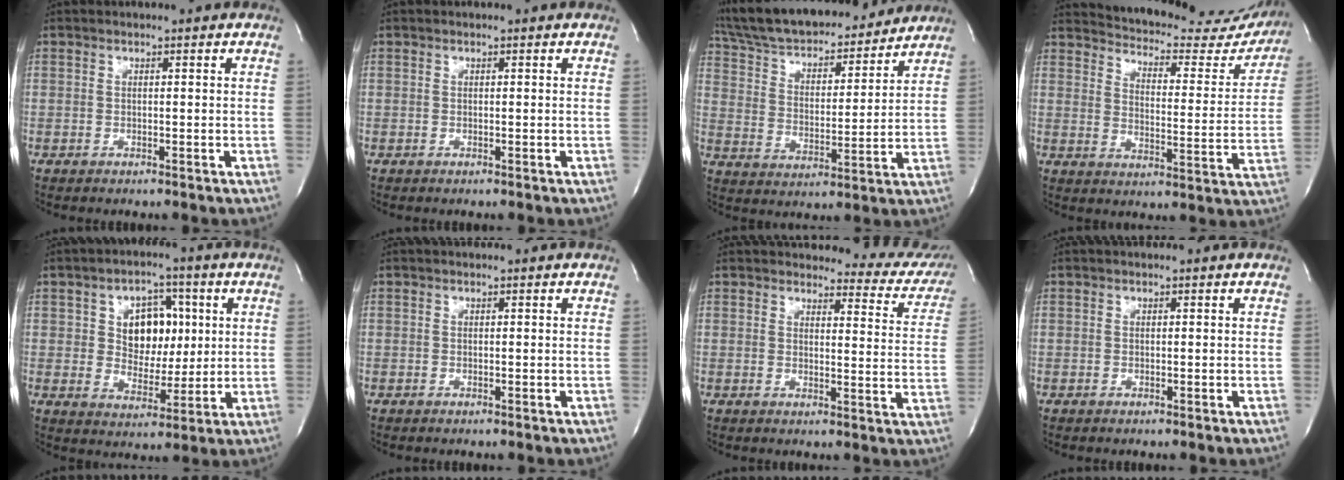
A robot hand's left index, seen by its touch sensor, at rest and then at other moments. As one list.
[{"total": 0.0}, {"total": 21.9, "force": [19.7, 5.3, 7.9], "torque": [-0.149, 0.015, 0.304]}, {"total": 22.2, "force": [20.7, 5.8, 5.4], "torque": [-0.076, -0.065, 0.243]}, {"total": 8.3, "force": [1.9, 6.0, 5.4], "torque": [-0.083, 0.014, 0.035]}, {"total": 0.0}, {"total": 12.8, "force": [12.3, 3.0, 1.6], "torque": [0.019, -0.076, 0.101]}, {"total": 0.0}]